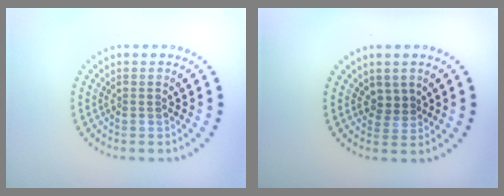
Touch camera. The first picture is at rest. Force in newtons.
{"total": 1.6, "press": 1.3, "slide": 0.9}